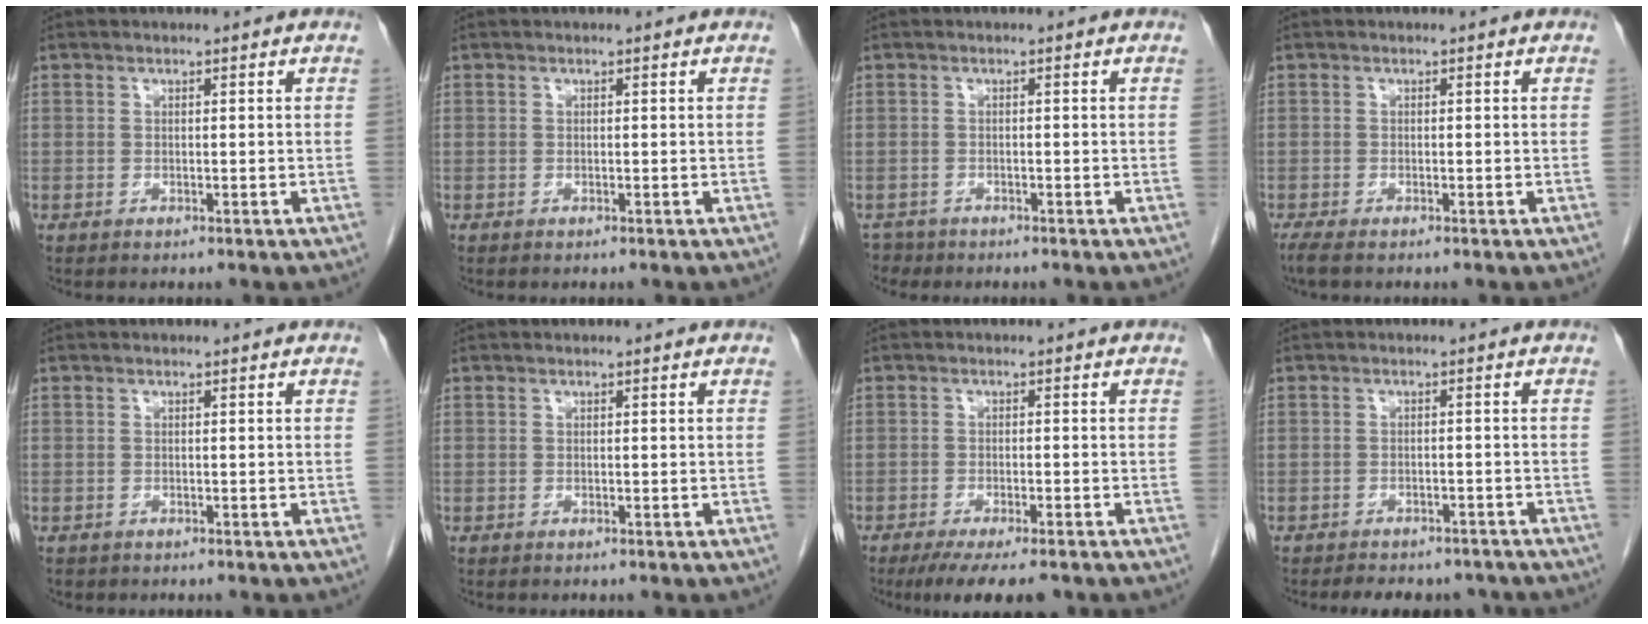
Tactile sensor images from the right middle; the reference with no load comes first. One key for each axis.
{"total": 0.0}
{"total": 1.8, "fx": -1.6, "fy": 0.9, "fz": -0.2, "tx": -0.001, "ty": 0.000, "tz": -0.027}
{"total": 2.1, "fx": -1.6, "fy": 0.4, "fz": 1.2, "tx": -0.027, "ty": -0.009, "tz": -0.028}
{"total": 0.9, "fx": -0.6, "fy": 0.5, "fz": 0.1, "tx": -0.012, "ty": 0.001, "tz": -0.010}
{"total": 0.0}
{"total": 9.0, "fx": -7.0, "fy": 1.9, "fz": 5.4, "tx": -0.071, "ty": -0.013, "tz": -0.103}
{"total": 9.2, "fx": -8.1, "fy": 3.6, "fz": 2.5, "tx": -0.038, "ty": 0.006, "tz": -0.092}